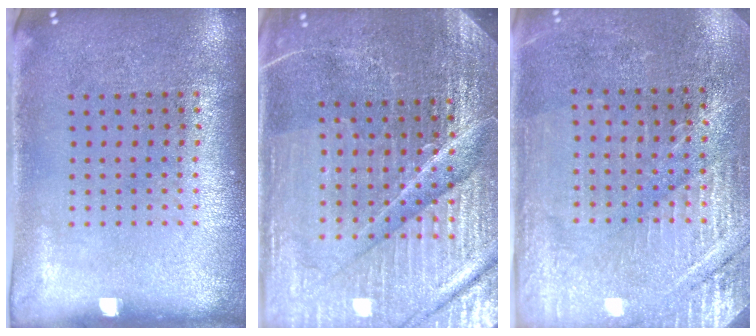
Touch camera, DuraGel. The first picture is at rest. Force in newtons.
{"total": 5.8, "press": 5.3, "slide": 2.4}
{"total": 2.9, "press": 2.9, "slide": 0.3}